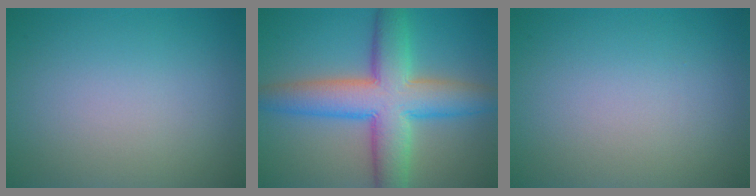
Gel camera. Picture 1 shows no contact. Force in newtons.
{"total": 9.3, "press": 9.3, "slide": 0.1}
{"total": 0.0}